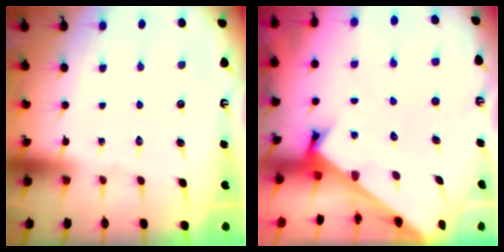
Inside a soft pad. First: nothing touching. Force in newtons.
{"total": 2.5, "press": 2.5, "slide": 0.2}